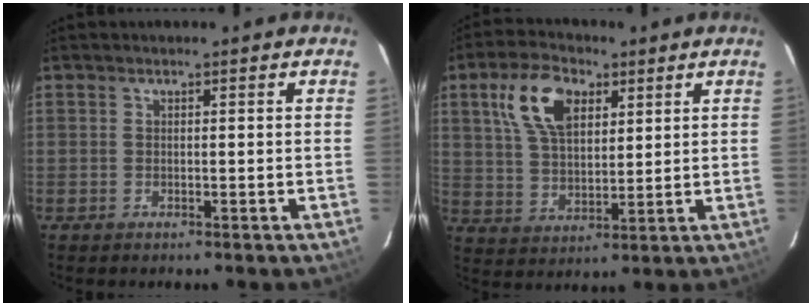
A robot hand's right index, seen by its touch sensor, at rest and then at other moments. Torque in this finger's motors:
{"motor_torque": [0.37, 0.23, 0.27, 0.11]}